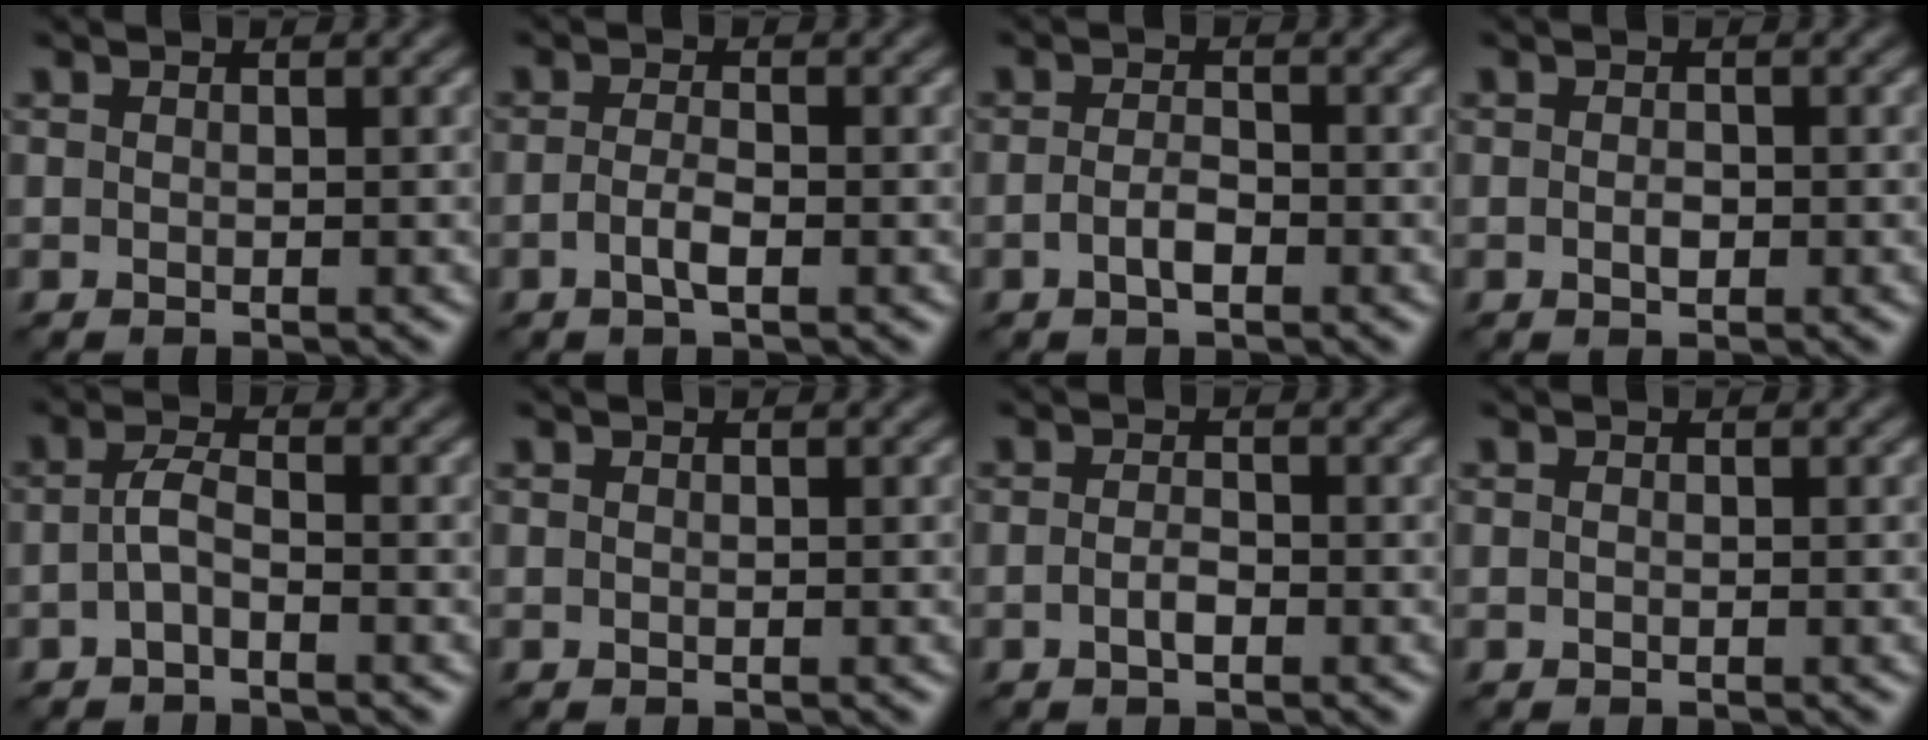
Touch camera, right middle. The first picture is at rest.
{"total": 1.6, "force": [-0.6, 0.5, 1.4], "torque": [-0.030, 0.000, -0.015]}
{"total": 1.6, "force": [-0.7, 0.6, 1.3], "torque": [-0.028, -0.001, -0.016]}
{"total": 0.9, "force": [-0.2, 0.5, 0.7], "torque": [-0.014, -0.001, -0.003]}
{"total": 1.7, "force": [-0.6, 0.5, 1.5], "torque": [-0.035, 0.004, -0.017]}
{"total": 0.0}
{"total": 1.2, "force": [-0.5, 0.4, 1.0], "torque": [-0.022, 0.000, -0.012]}
{"total": 0.0}